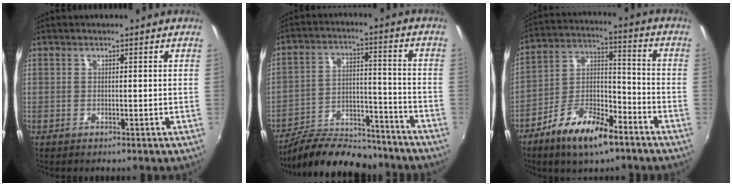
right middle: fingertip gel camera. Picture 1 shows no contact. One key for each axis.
{"total": 18.6, "fx": -16.0, "fy": 6.3, "fz": 7.2, "tx": -0.138, "ty": 0.016, "tz": -0.234}
{"total": 13.6, "fx": -8.3, "fy": 5.3, "fz": 9.3, "tx": -0.179, "ty": 0.004, "tz": -0.146}